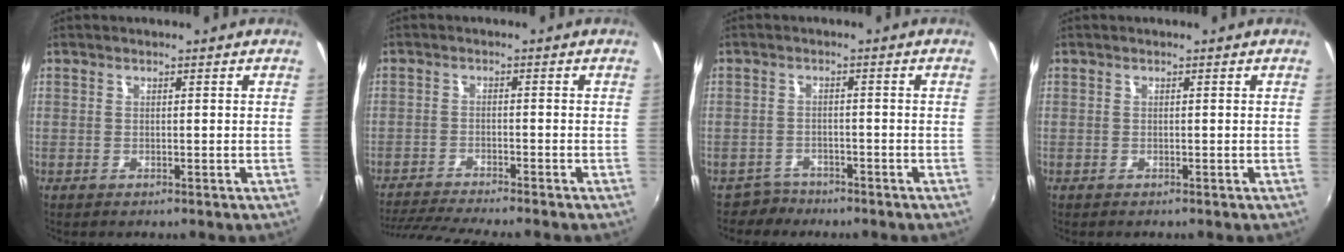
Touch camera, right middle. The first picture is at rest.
{"total": 8.8, "force": [-8.1, -0.8, 3.3], "torque": [-0.086, -0.020, -0.137]}
{"total": 3.0, "force": [-2.5, 1.6, -0.3], "torque": [-0.002, 0.004, -0.045]}
{"total": 0.0}